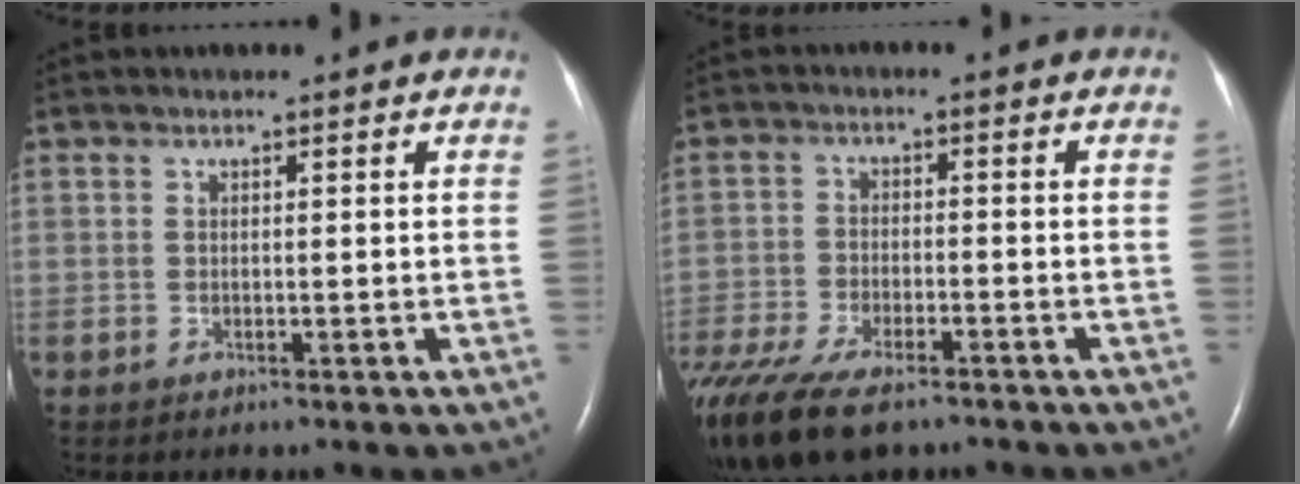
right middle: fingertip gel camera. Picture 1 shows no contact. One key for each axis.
{"total": 15.0, "fx": -10.9, "fy": 5.5, "fz": 8.7, "tx": -0.195, "ty": -0.029, "tz": -0.183}